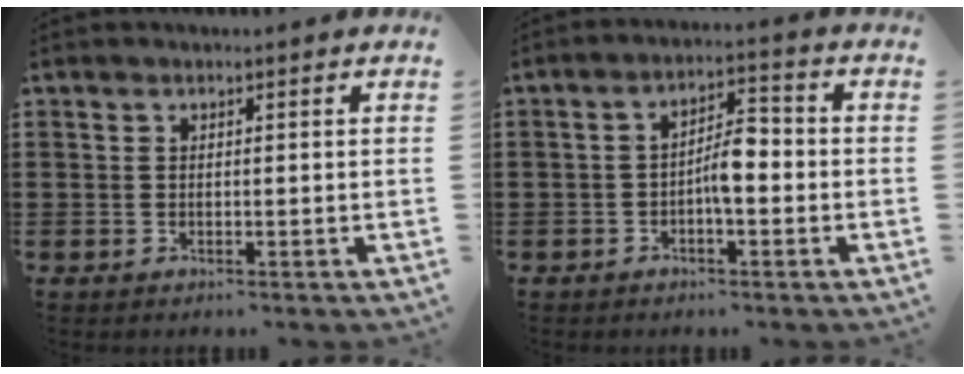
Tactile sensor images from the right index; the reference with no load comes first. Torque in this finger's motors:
{"motor_torque": [0.32, 0.13, 0.27, 0.03]}